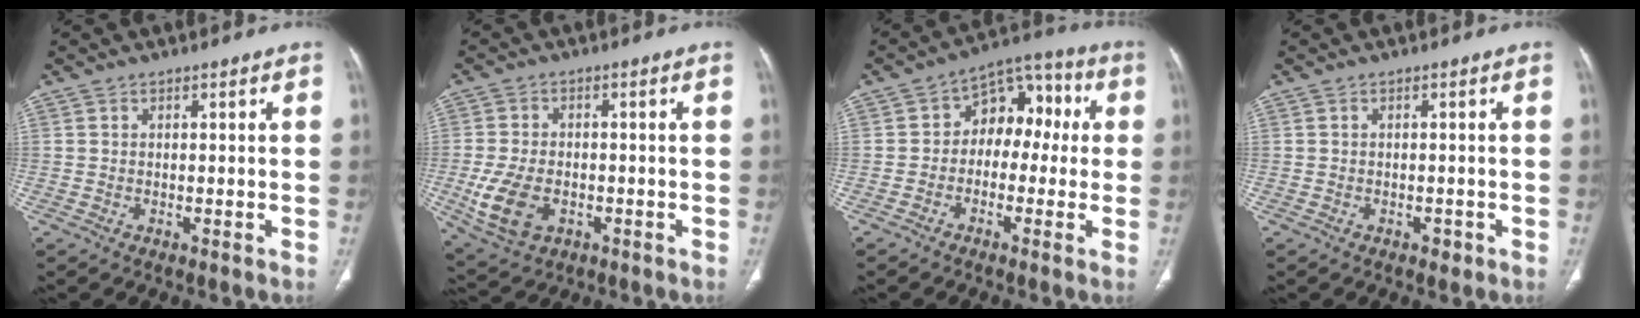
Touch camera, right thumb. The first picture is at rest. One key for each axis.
{"total": 9.5, "fx": -2.5, "fy": 6.3, "fz": 6.7, "tx": -0.134, "ty": 0.003, "tz": -0.037}
{"total": 10.3, "fx": 0.1, "fy": 7.4, "fz": 7.2, "tx": -0.054, "ty": 0.044, "tz": -0.017}
{"total": 1.2, "fx": -0.6, "fy": 0.8, "fz": 0.6, "tx": -0.004, "ty": 0.002, "tz": -0.008}